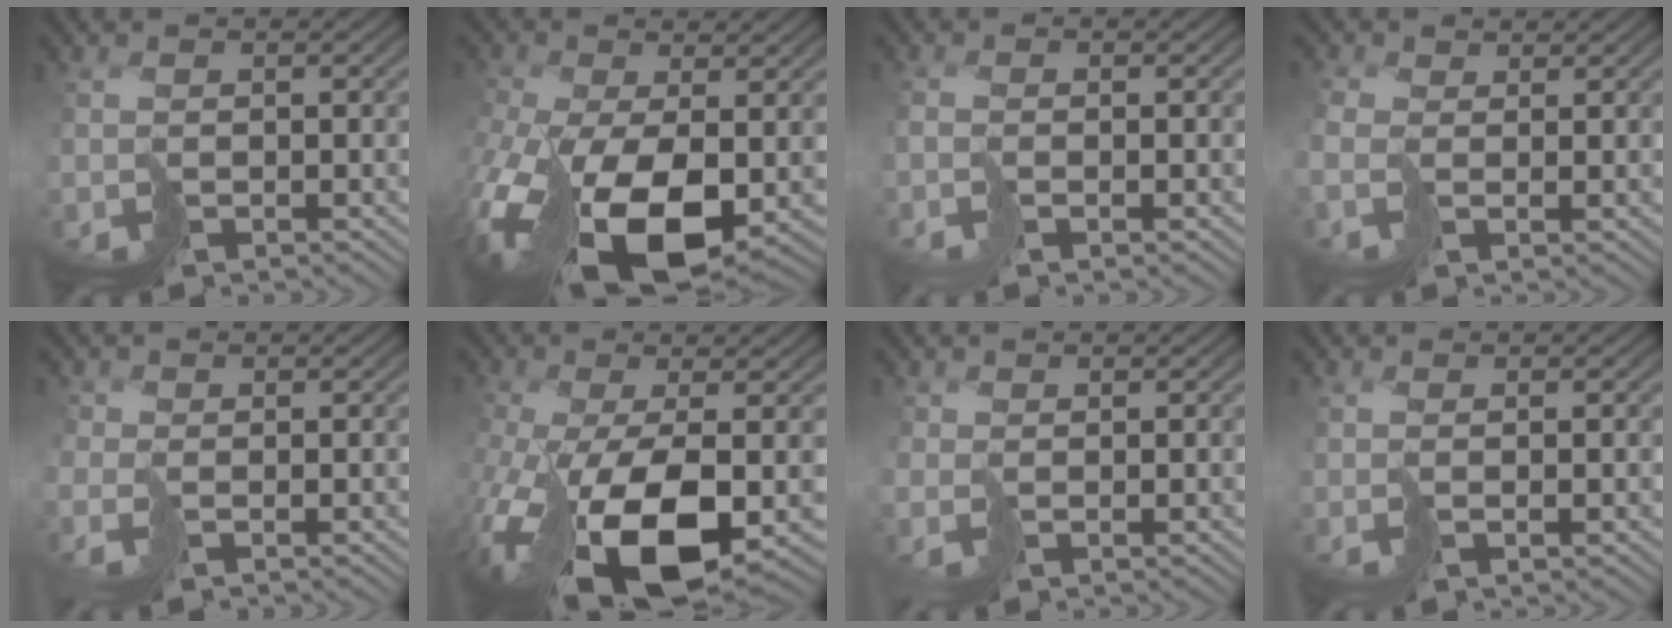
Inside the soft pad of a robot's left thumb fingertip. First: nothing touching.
{"total": 17.2, "force": [-6.0, 9.1, 13.3], "torque": [-0.309, -0.053, -0.079]}
{"total": 1.2, "force": [-0.7, 0.3, 0.9], "torque": [-0.024, -0.001, -0.020]}
{"total": 3.0, "force": [0.3, 2.0, 2.3], "torque": [-0.077, 0.004, -0.001]}
{"total": 2.0, "force": [-0.7, 1.2, 1.4], "torque": [-0.045, -0.004, -0.020]}
{"total": 16.8, "force": [-6.4, 7.4, 13.7], "torque": [-0.303, -0.048, -0.089]}
{"total": 1.1, "force": [0.2, 0.8, 0.7], "torque": [-0.027, -0.008, 0.004]}
{"total": 1.3, "force": [0.1, 0.1, 1.3], "torque": [-0.029, -0.003, 0.002]}